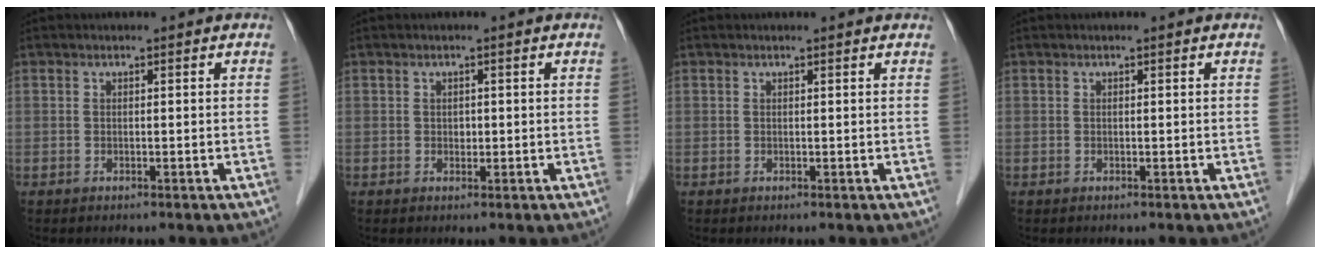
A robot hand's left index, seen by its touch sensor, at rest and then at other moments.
{"total": 0.8, "force": [0.0, 0.7, 0.5], "torque": [-0.008, 0.001, 0.000]}
{"total": 1.4, "force": [1.3, 0.1, 0.4], "torque": [-0.015, 0.005, 0.011]}
{"total": 0.0}